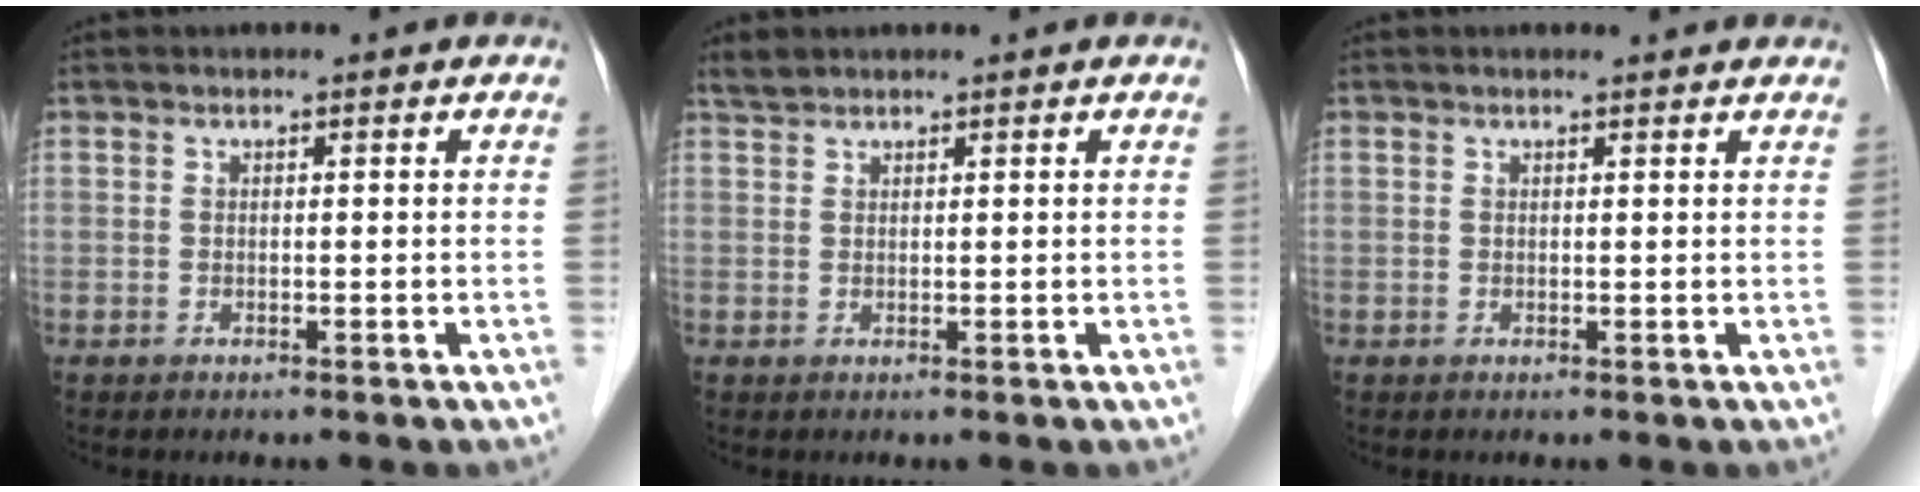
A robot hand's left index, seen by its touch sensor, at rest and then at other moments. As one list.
[{"total": 1.5, "force": [1.4, 0.4, 0.2], "torque": [-0.008, 0.009, 0.032]}, {"total": 2.4, "force": [2.3, 0.2, 0.6], "torque": [-0.013, 0.009, 0.021]}]